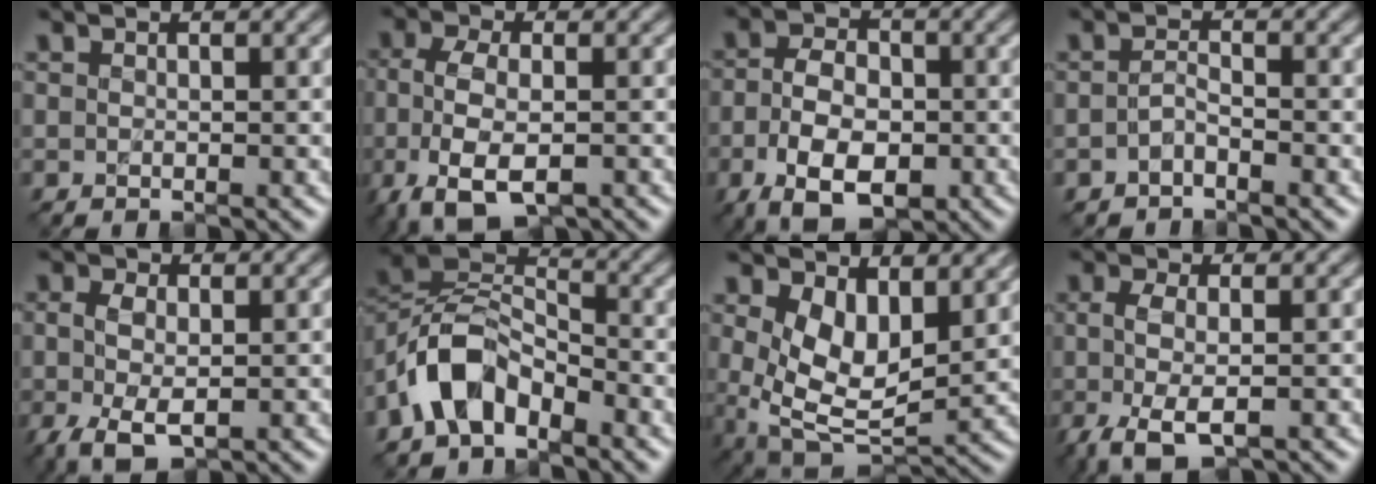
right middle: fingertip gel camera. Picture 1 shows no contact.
{"total": 6.9, "force": [-2.9, 3.6, 5.2], "torque": [-0.117, -0.009, -0.054]}
{"total": 7.7, "force": [-2.8, 4.9, 5.2], "torque": [-0.112, -0.011, -0.049]}
{"total": 0.7, "force": [-0.6, 0.2, 0.3], "torque": [-0.012, 0.004, -0.015]}
{"total": 4.8, "force": [-1.5, 2.9, 3.5], "torque": [-0.090, -0.008, -0.027]}
{"total": 5.5, "force": [-3.4, 3.1, 2.9], "torque": [-0.050, 0.014, -0.074]}
{"total": 7.0, "force": [1.7, 4.4, 5.2], "torque": [-0.111, -0.020, 0.035]}
{"total": 4.8, "force": [-1.8, 2.1, 3.9], "torque": [-0.093, -0.002, -0.035]}